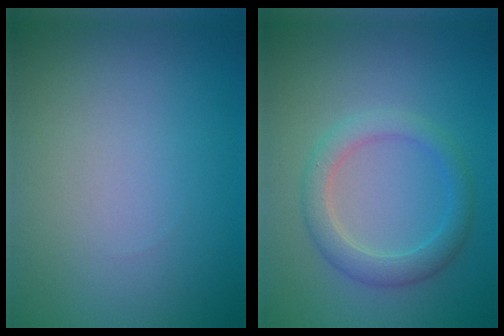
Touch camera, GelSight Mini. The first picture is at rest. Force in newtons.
{"total": 2.9, "press": 2.9, "slide": 0.2}